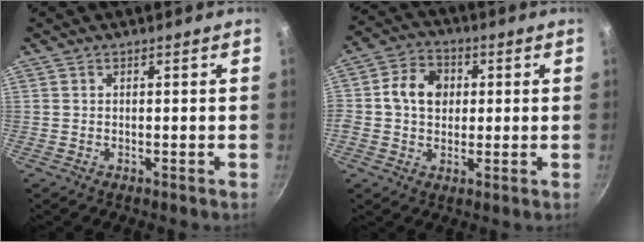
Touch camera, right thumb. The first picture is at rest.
{"total": 8.2, "force": [1.0, 6.8, 4.5], "torque": [-0.051, 0.006, 0.000]}